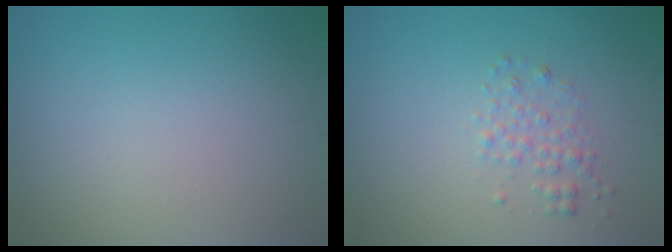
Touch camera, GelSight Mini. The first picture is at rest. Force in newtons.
{"total": 1.7, "press": 1.7, "slide": 0.0}